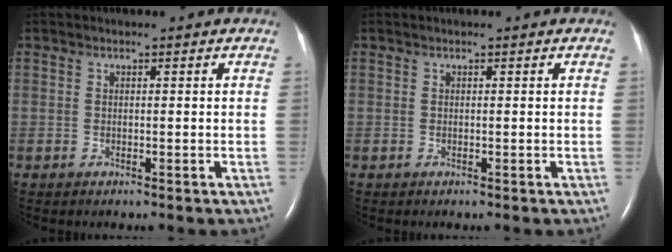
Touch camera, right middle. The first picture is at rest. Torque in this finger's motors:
{"motor_torque": [0.00, 0.00, 0.00, 0.00]}